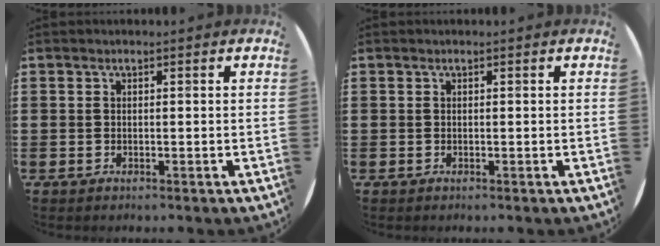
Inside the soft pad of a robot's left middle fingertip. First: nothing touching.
{"total": 0.0}